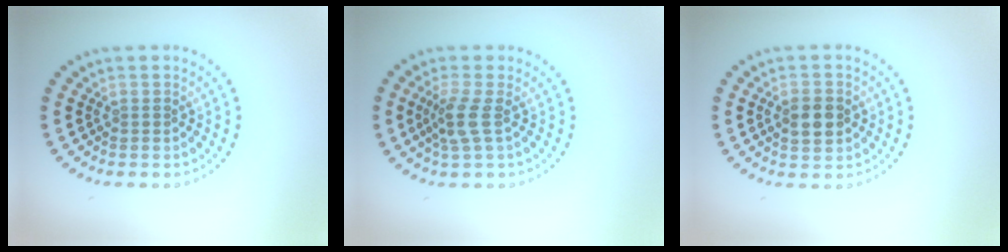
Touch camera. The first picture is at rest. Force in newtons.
{"total": 2.4, "press": 2.0, "slide": 1.4}
{"total": 3.0, "press": 3.0, "slide": 0.1}